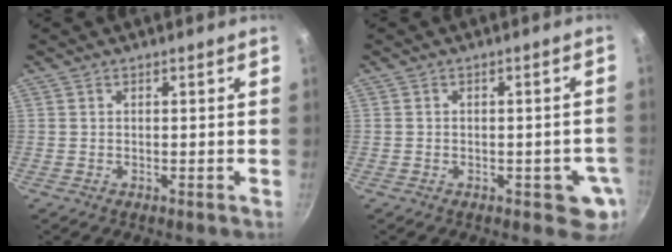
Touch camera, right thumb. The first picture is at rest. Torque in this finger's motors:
{"motor_torque": [0.88, 0.70, 0.55, -0.68, 0.04]}